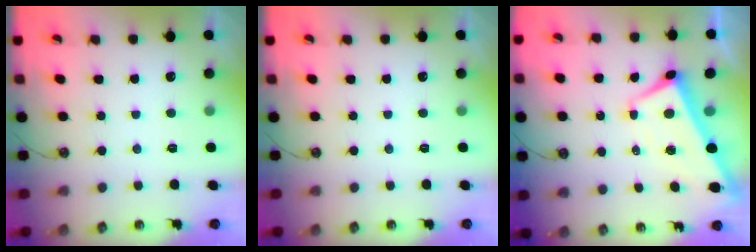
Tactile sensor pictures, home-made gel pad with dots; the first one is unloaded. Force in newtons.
{"total": 0.0}
{"total": 4.7, "press": 4.6, "slide": 0.8}